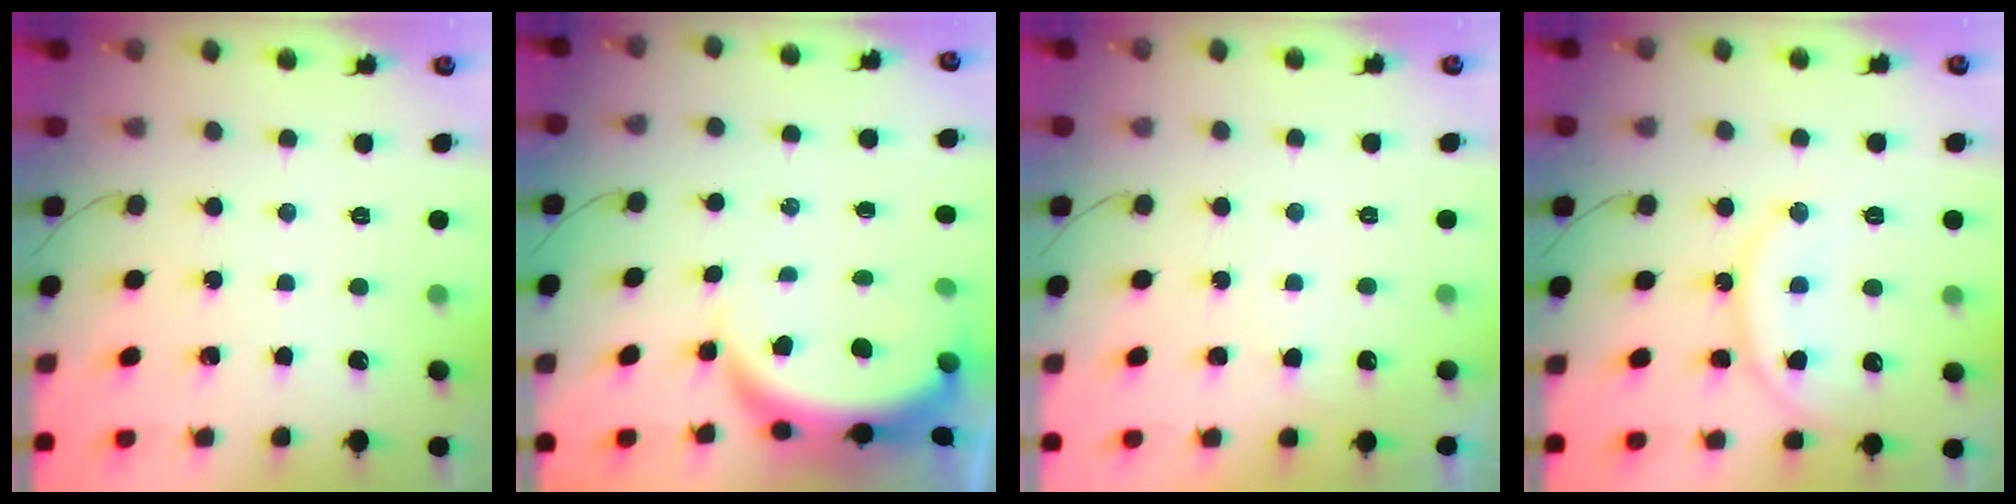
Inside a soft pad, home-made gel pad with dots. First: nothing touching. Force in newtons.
{"total": 6.4, "press": 6.3, "slide": 0.5}
{"total": 3.0, "press": 3.0, "slide": 0.0}
{"total": 13.4, "press": 13.3, "slide": 1.2}